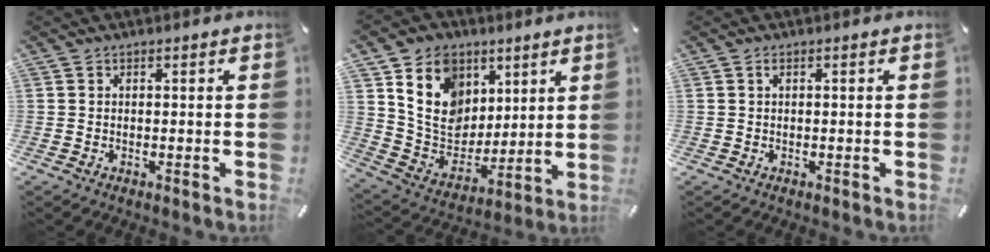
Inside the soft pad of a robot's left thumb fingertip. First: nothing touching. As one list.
[{"total": 16.4, "force": [6.5, 13.4, 6.9], "torque": [-0.130, -0.031, 0.128]}, {"total": 0.6, "force": [0.2, 0.1, 0.6], "torque": [-0.012, 0.000, 0.003]}]